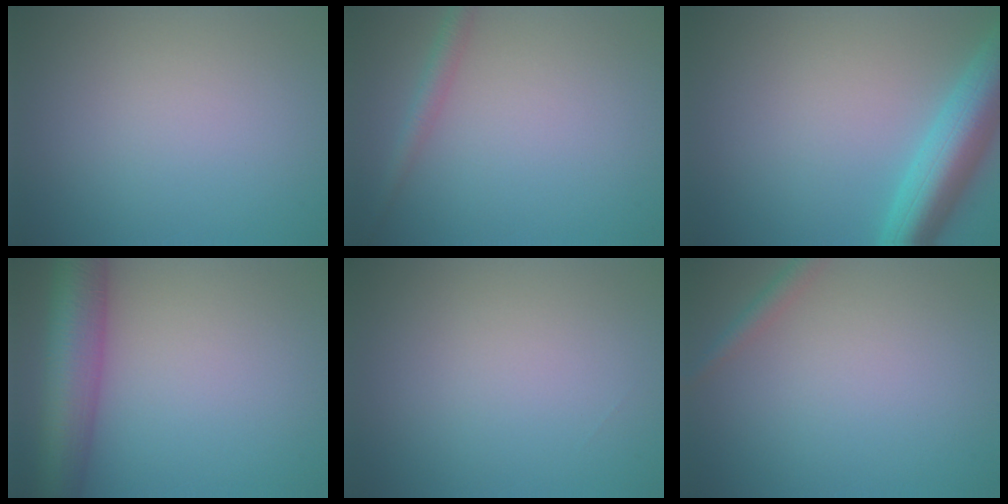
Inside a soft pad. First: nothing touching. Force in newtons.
{"total": 1.7, "press": 1.7, "slide": 0.1}
{"total": 6.8, "press": 6.8, "slide": 0.4}
{"total": 8.3, "press": 8.3, "slide": 0.5}
{"total": 0.0}
{"total": 1.3, "press": 1.3, "slide": 0.0}